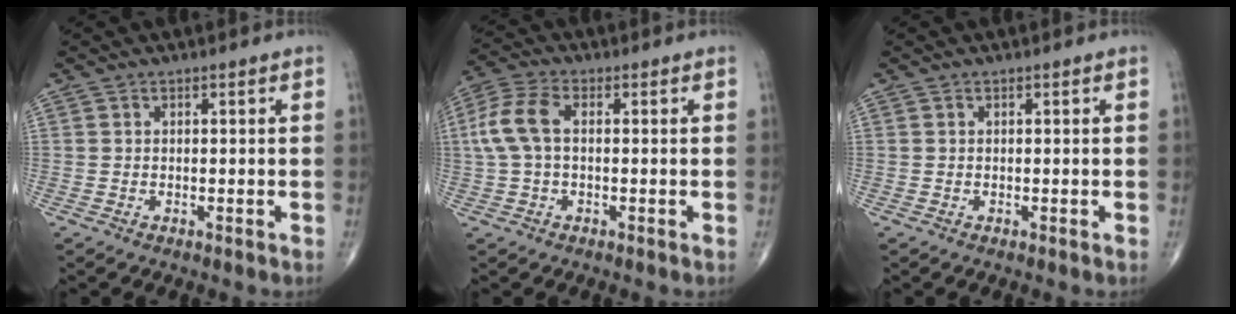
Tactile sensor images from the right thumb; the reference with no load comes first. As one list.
[{"total": 7.9, "force": [0.6, 4.5, 6.5], "torque": [-0.157, 0.024, 0.010]}, {"total": 0.0}]